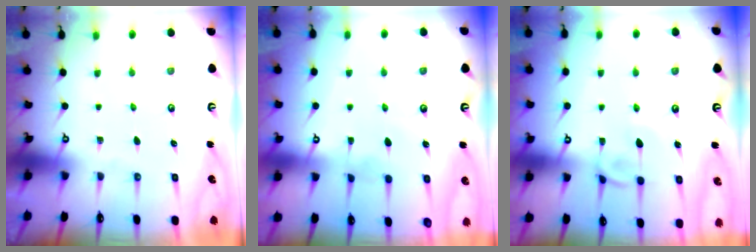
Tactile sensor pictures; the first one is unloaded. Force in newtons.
{"total": 2.3, "press": 2.3, "slide": 0.2}
{"total": 2.0, "press": 2.0, "slide": 0.2}